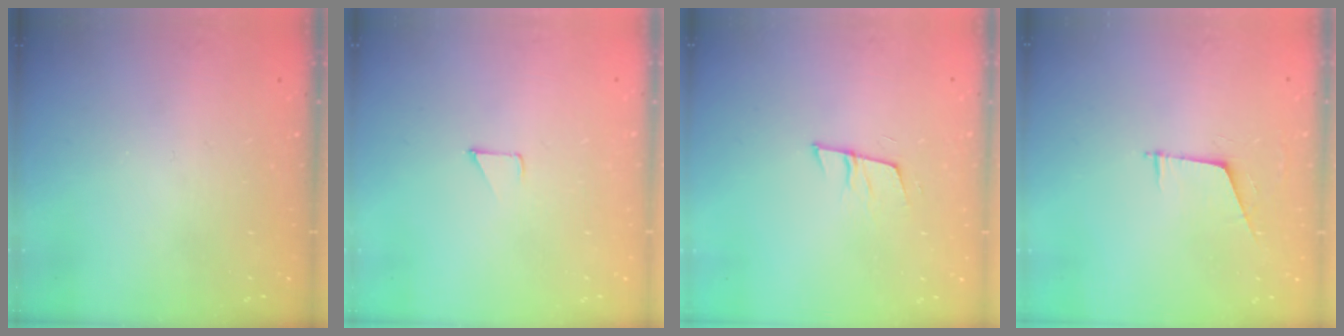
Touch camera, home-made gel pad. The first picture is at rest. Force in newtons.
{"total": 2.9, "press": 2.8, "slide": 0.3}
{"total": 7.9, "press": 7.3, "slide": 3.0}
{"total": 5.7, "press": 5.7, "slide": 0.3}